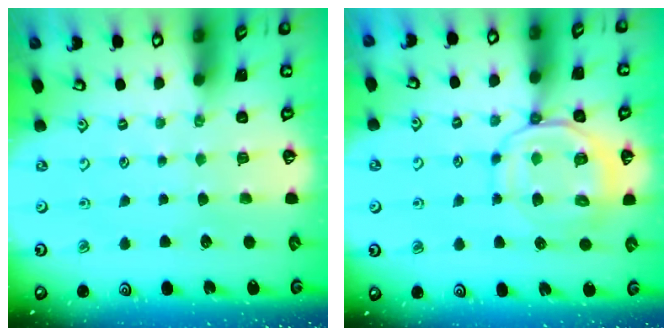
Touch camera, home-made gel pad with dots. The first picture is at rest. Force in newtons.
{"total": 12.1, "press": 12.0, "slide": 1.6}